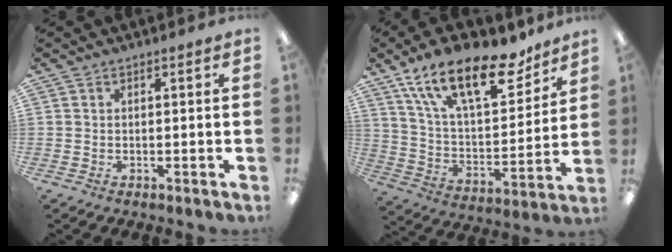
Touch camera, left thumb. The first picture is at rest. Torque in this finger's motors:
{"motor_torque": [0.36, 0.35, 1.30, -1.47, 0.38]}